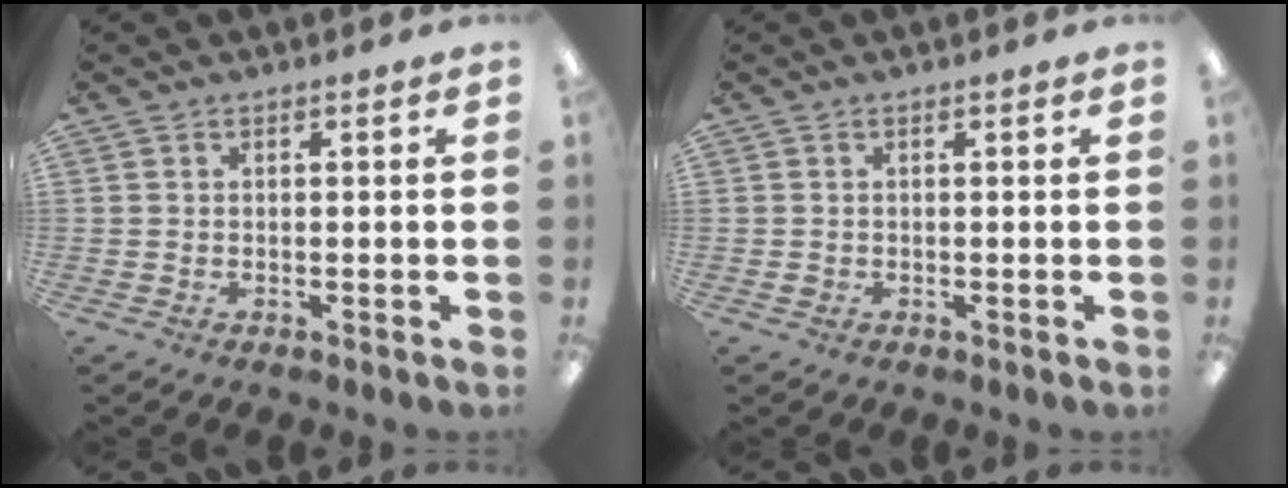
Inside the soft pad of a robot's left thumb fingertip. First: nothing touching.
{"total": 0.6, "force": [0.0, 0.5, 0.1], "torque": [-0.002, 0.004, -0.002]}